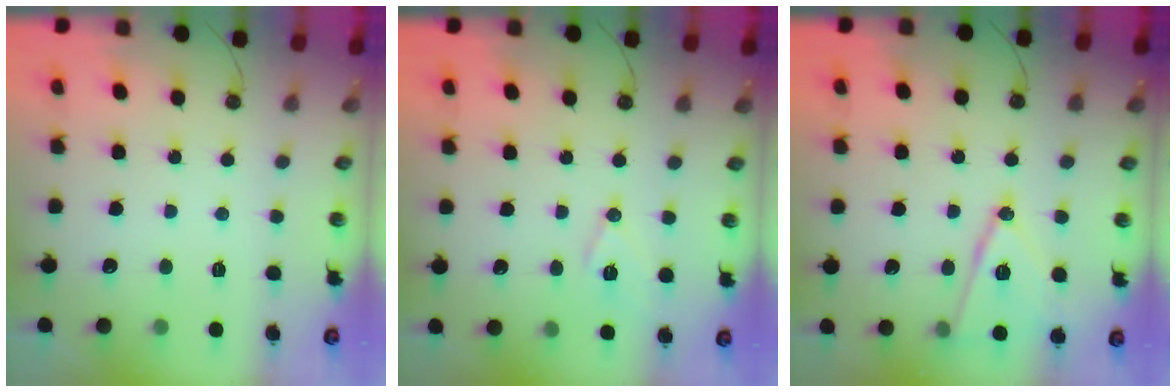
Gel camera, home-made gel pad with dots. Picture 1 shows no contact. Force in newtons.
{"total": 9.3, "press": 8.6, "slide": 3.6}
{"total": 13.7, "press": 13.3, "slide": 3.3}